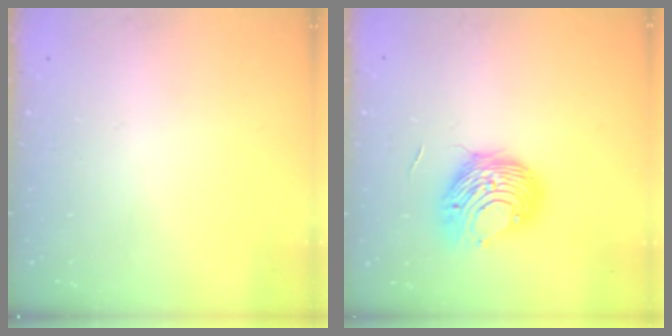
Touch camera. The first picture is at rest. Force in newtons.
{"total": 9.9, "press": 9.9, "slide": 0.7}